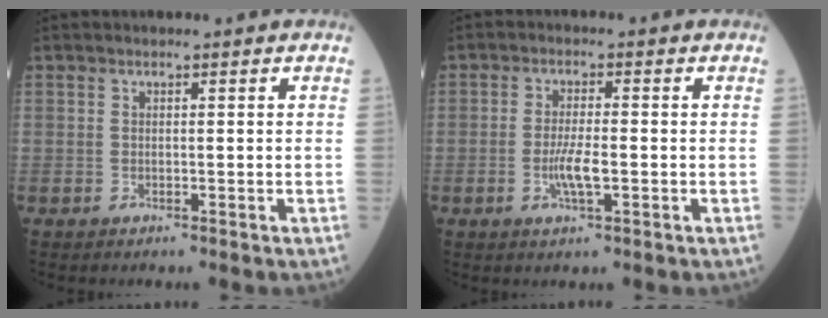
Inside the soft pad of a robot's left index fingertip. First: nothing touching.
{"total": 4.2, "force": [-1.1, 0.7, 4.0], "torque": [-0.082, -0.004, -0.021]}